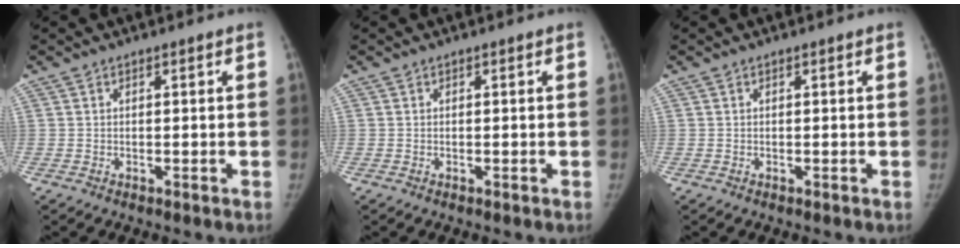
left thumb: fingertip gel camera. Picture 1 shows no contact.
{"total": 0.0}
{"total": 0.0}